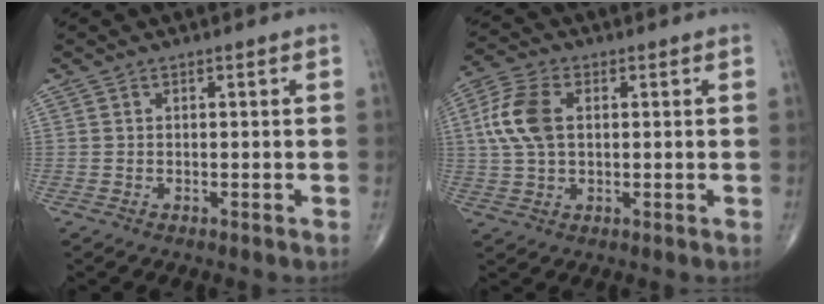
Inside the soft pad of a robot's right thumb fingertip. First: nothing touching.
{"total": 9.2, "force": [1.5, 5.5, 7.2], "torque": [-0.163, 0.012, 0.029]}